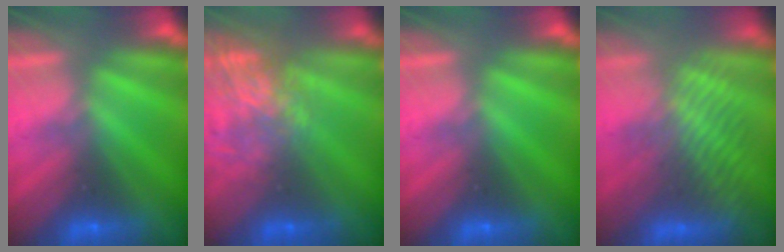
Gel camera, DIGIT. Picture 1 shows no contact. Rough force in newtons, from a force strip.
{"total": 7.7}
{"total": 0.0}
{"total": 3.4}